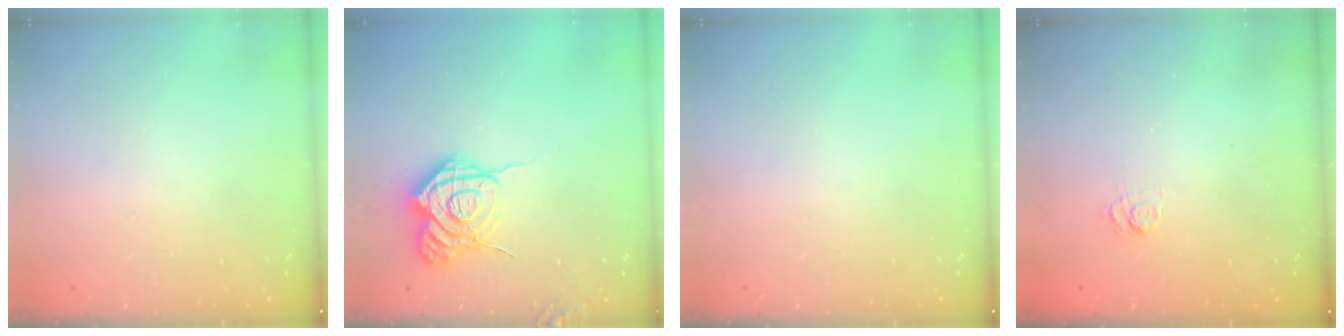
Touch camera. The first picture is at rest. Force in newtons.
{"total": 14.1, "press": 14.0, "slide": 1.3}
{"total": 0.0}
{"total": 2.4, "press": 2.0, "slide": 1.3}